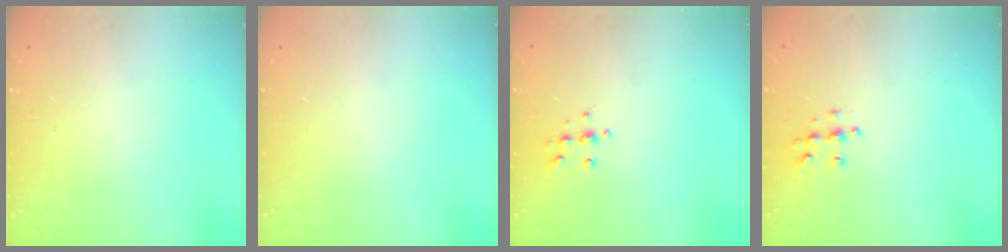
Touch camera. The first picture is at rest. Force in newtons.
{"total": 0.0}
{"total": 6.4, "press": 6.3, "slide": 1.2}
{"total": 6.3, "press": 6.3, "slide": 0.3}